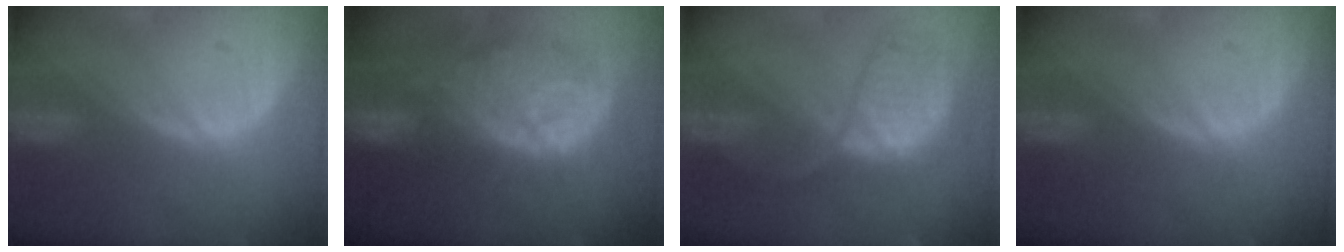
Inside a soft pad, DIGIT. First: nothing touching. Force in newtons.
{"total": 12.5, "press": 11.1, "slide": 5.6}
{"total": 8.3, "press": 8.1, "slide": 1.8}
{"total": 0.0}